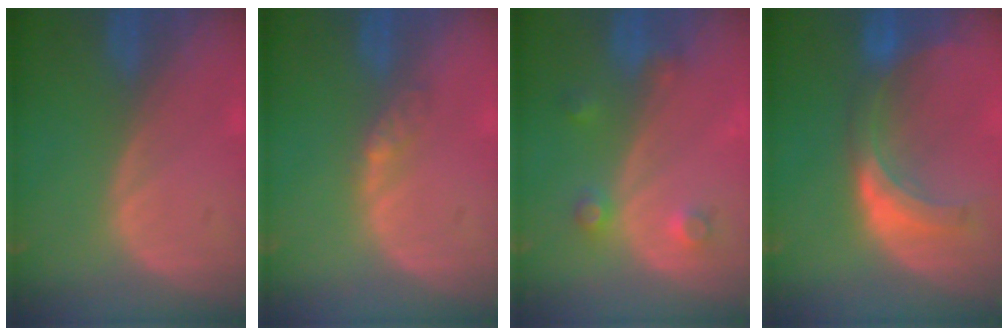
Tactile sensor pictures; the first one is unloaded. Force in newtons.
{"total": 2.2, "press": 1.9, "slide": 1.2}
{"total": 3.6, "press": 3.3, "slide": 1.4}
{"total": 7.8, "press": 6.9, "slide": 3.7}